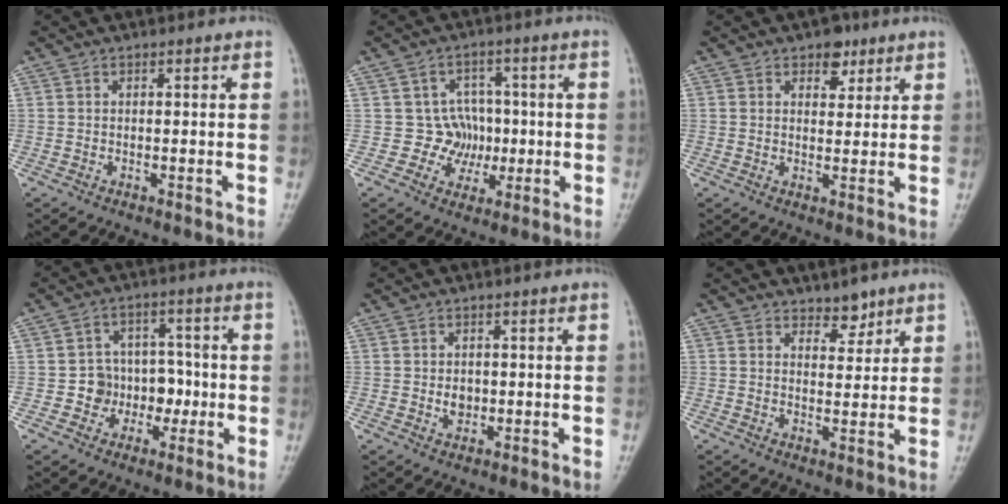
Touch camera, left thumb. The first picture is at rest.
{"total": 6.5, "force": [-0.5, 6.3, 1.6], "torque": [0.027, 0.021, -0.011]}
{"total": 4.2, "force": [2.5, 2.7, 2.0], "torque": [0.001, -0.011, 0.034]}
{"total": 8.1, "force": [-1.9, 7.2, 3.3], "torque": [0.003, 0.033, -0.033]}
{"total": 2.4, "force": [-0.1, 1.9, 1.5], "torque": [-0.011, 0.001, 0.001]}
{"total": 3.5, "force": [2.8, 1.8, 1.3], "torque": [0.004, -0.021, 0.044]}